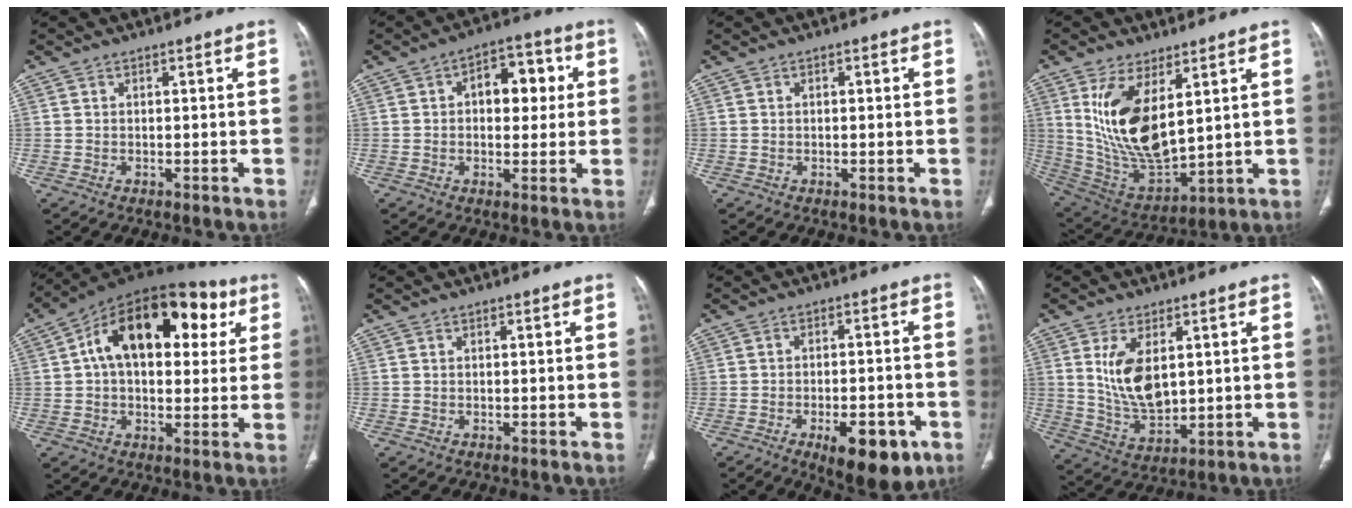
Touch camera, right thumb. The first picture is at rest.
{"total": 9.7, "force": [1.8, 5.9, 7.5], "torque": [-0.070, 0.017, 0.023]}
{"total": 0.7, "force": [0.2, 0.3, 0.6], "torque": [-0.013, 0.004, 0.006]}
{"total": 17.0, "force": [5.5, 7.9, 14.0], "torque": [-0.258, -0.028, 0.131]}
{"total": 23.1, "force": [6.8, 13.4, 17.5], "torque": [-0.234, 0.032, 0.094]}
{"total": 0.0}
{"total": 12.1, "force": [-5.6, 5.2, 9.3], "torque": [-0.111, 0.015, -0.070]}
{"total": 10.6, "force": [2.6, 5.7, 8.5], "torque": [-0.150, -0.022, 0.066]}